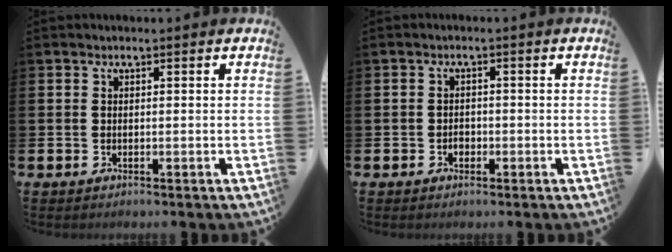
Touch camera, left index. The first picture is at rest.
{"total": 1.2, "force": [-0.5, 1.0, 0.5], "torque": [-0.005, 0.000, -0.011]}